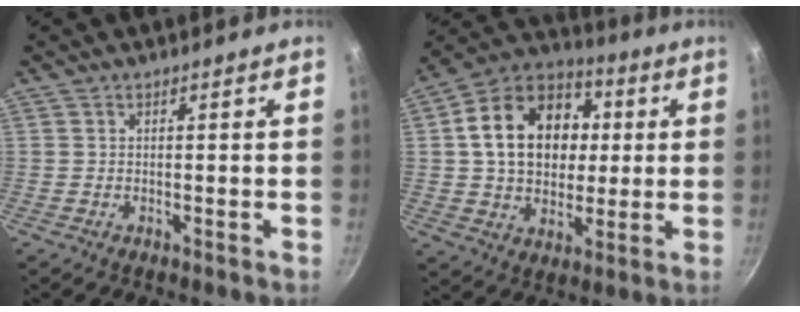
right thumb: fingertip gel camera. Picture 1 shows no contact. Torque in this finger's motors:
{"motor_torque": [-0.81, 1.78, 0.38, -0.19, 0.17]}